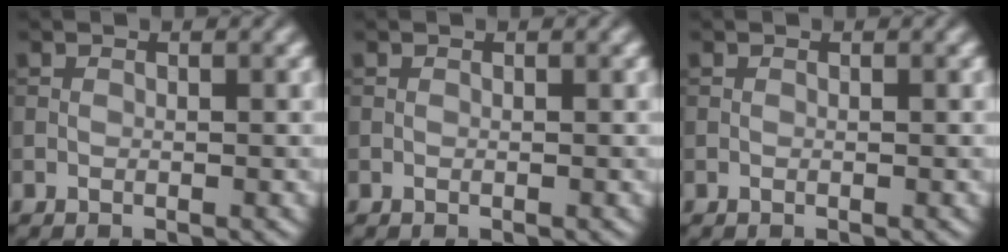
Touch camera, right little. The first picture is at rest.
{"total": 0.0}
{"total": 0.0}